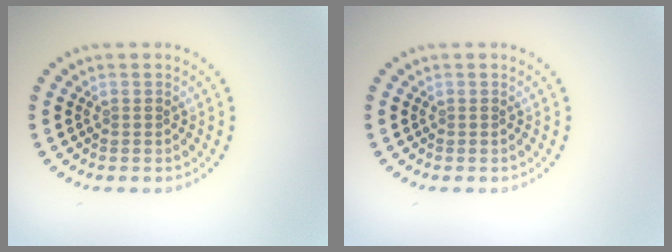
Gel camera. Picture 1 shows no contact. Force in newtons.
{"total": 0.0}